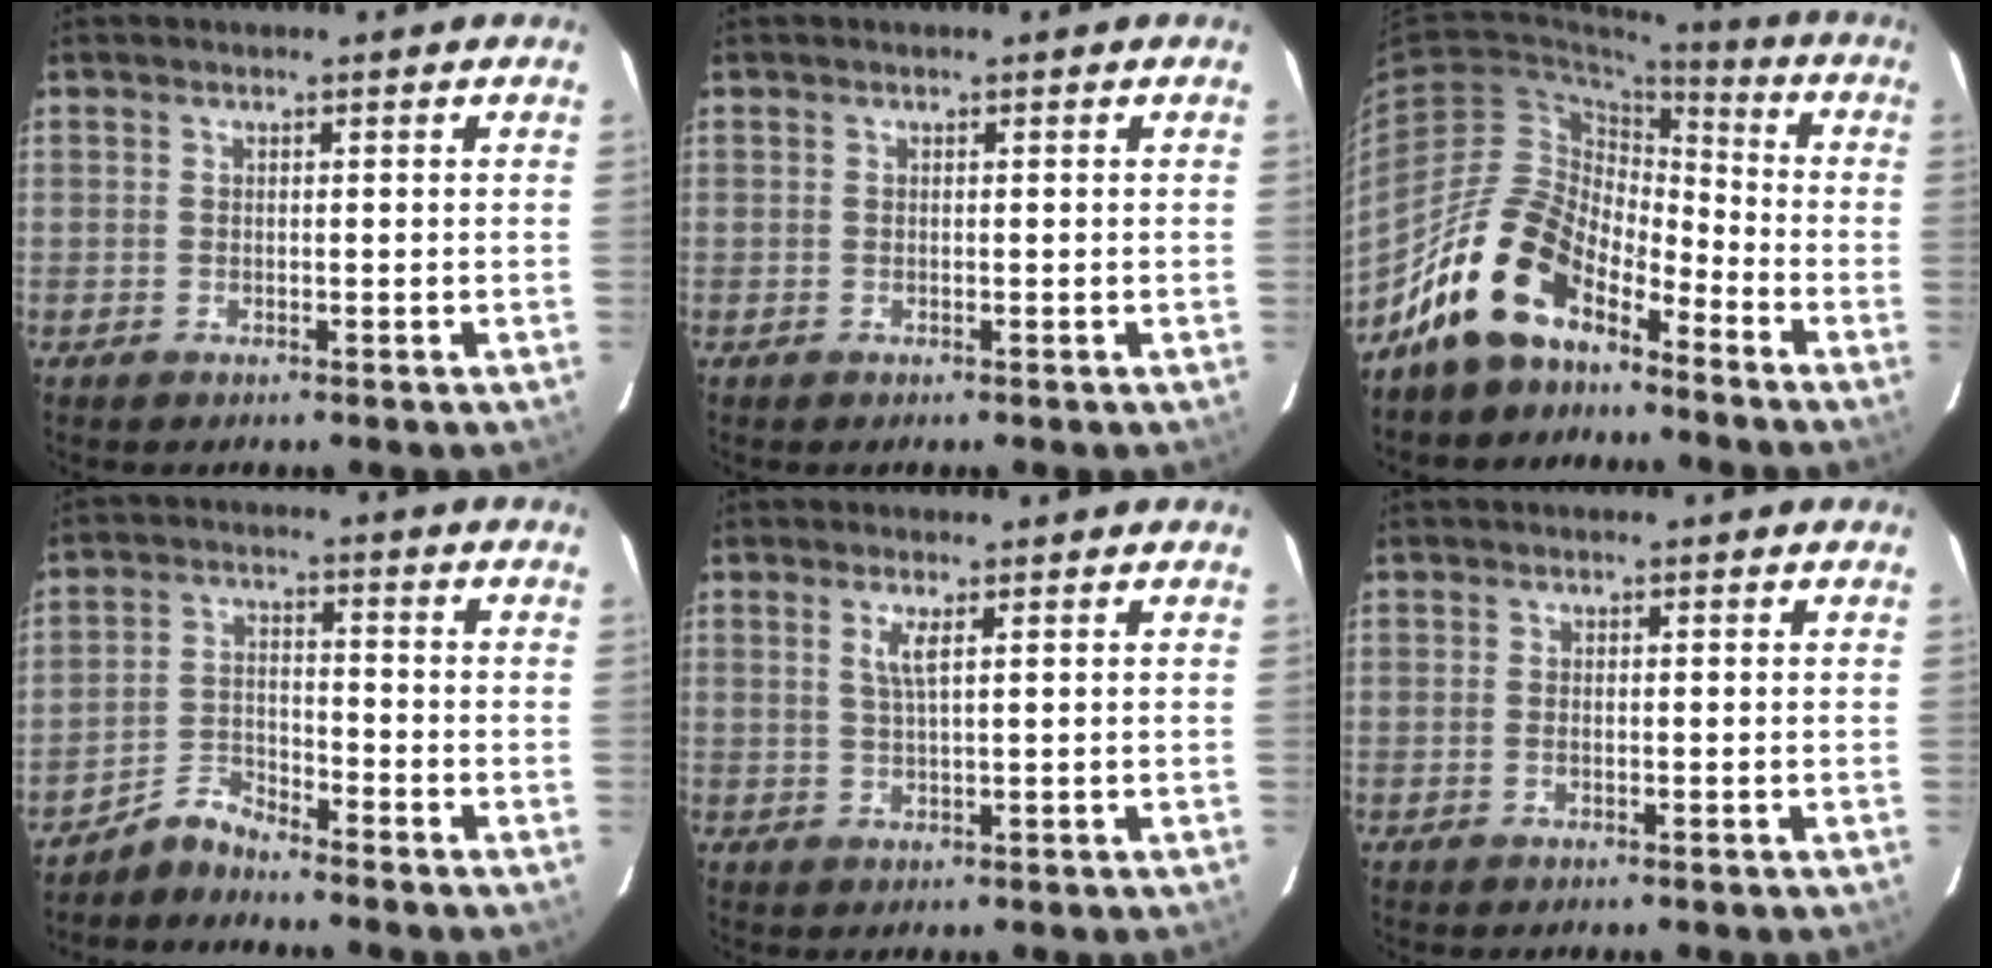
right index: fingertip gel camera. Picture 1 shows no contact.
{"total": 0.0}
{"total": 14.6, "force": [-10.8, 7.0, 7.0], "torque": [-0.135, 0.021, -0.198]}
{"total": 4.4, "force": [-4.4, 0.5, 0.3], "torque": [-0.008, 0.017, -0.091]}
{"total": 2.5, "force": [1.0, 0.0, 2.3], "torque": [-0.047, -0.002, 0.021]}
{"total": 0.9, "force": [-0.3, 0.5, 0.7], "torque": [-0.016, 0.000, -0.006]}